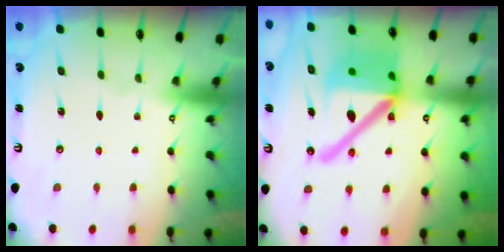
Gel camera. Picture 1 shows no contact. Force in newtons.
{"total": 22.7, "press": 22.4, "slide": 3.8}